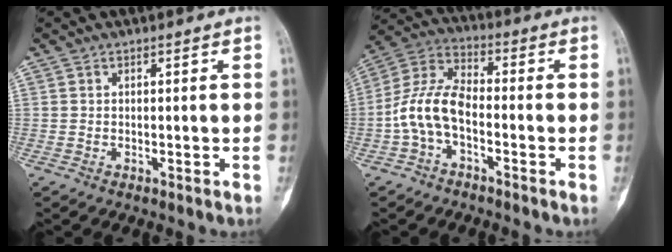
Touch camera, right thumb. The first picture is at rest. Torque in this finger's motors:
{"motor_torque": [0.77, 1.48, 0.75, -0.84, 0.12]}